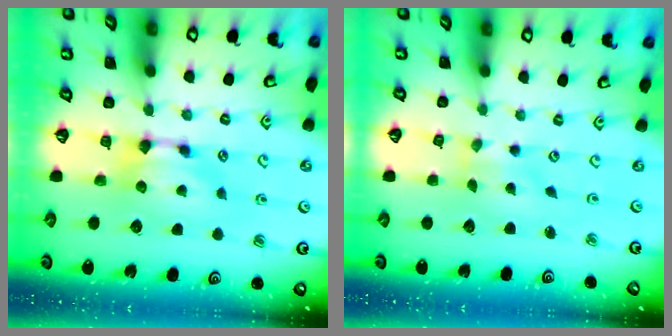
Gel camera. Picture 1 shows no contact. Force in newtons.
{"total": 3.2, "press": 3.1, "slide": 0.8}